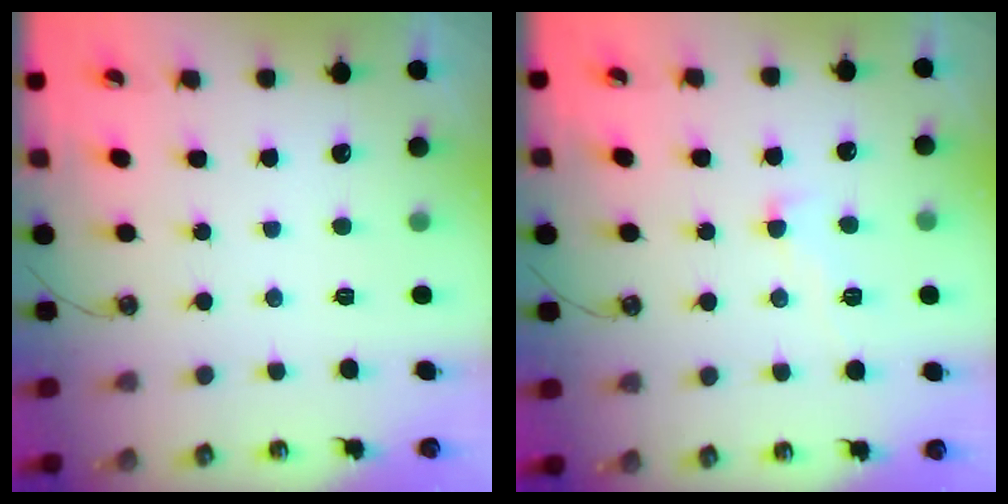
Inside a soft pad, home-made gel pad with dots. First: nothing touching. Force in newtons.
{"total": 0.7, "press": 0.0, "slide": 0.7}